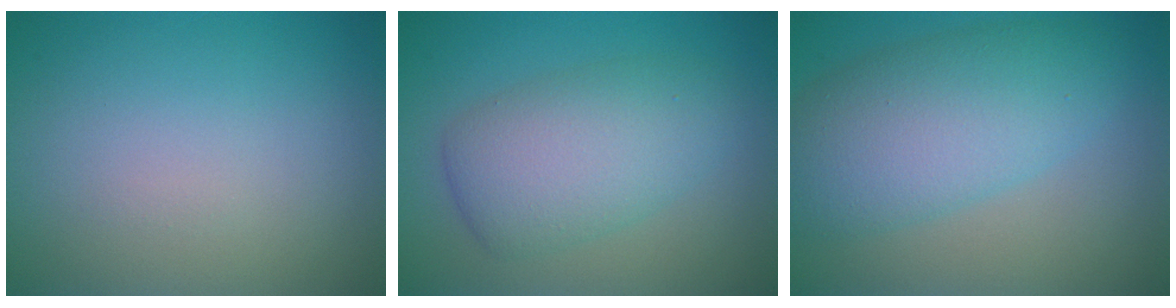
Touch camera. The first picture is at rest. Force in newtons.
{"total": 5.8, "press": 5.8, "slide": 0.1}
{"total": 7.5, "press": 7.5, "slide": 0.2}